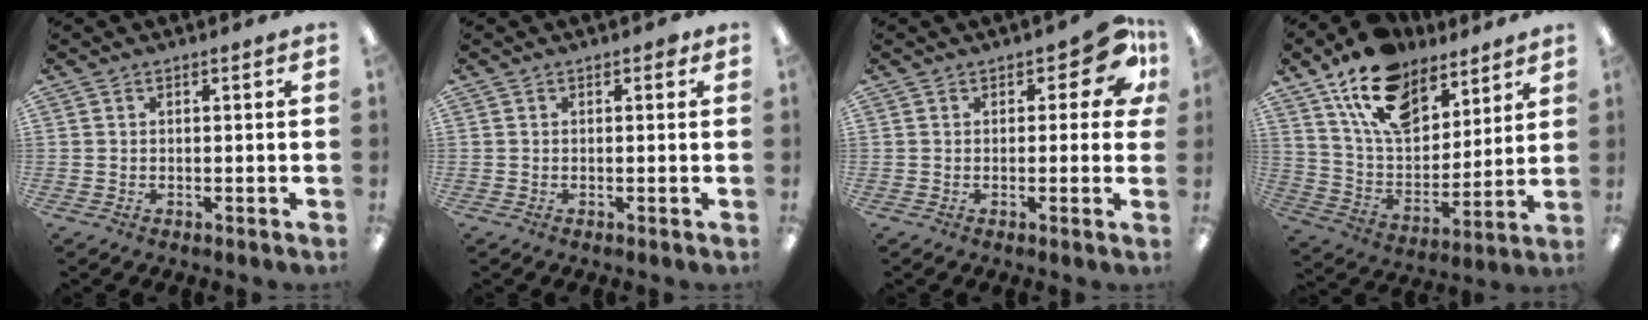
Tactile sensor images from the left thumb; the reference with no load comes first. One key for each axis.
{"total": 0.9, "fx": 0.4, "fy": 0.6, "fz": 0.6, "tx": -0.006, "ty": -0.001, "tz": 0.004}
{"total": 7.9, "fx": 3.4, "fy": 3.9, "fz": 5.9, "tx": -0.066, "ty": -0.008, "tz": 0.057}
{"total": 17.4, "fx": 11.9, "fy": 9.6, "fz": 8.3, "tx": -0.156, "ty": -0.059, "tz": 0.219}